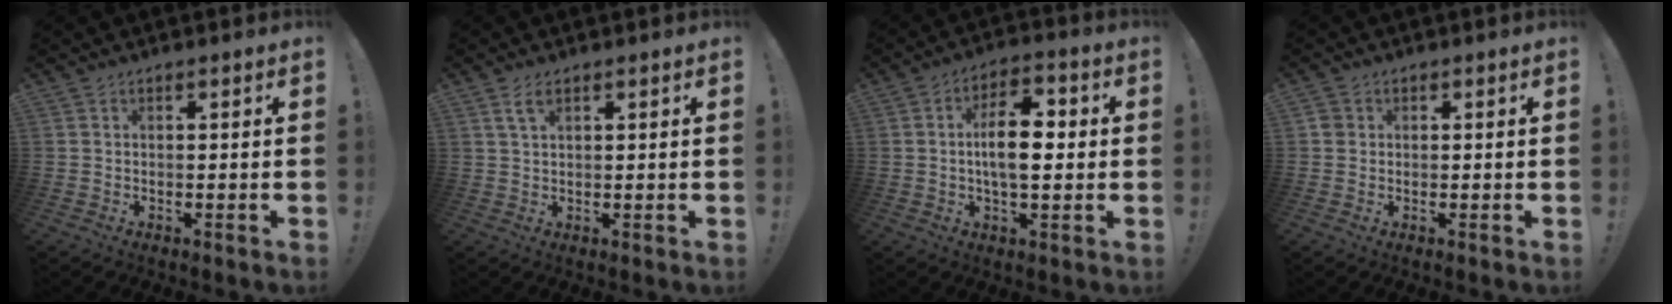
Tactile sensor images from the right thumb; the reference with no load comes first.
{"total": 3.2, "force": [1.7, 1.1, 2.5], "torque": [-0.043, -0.002, 0.028]}
{"total": 11.6, "force": [-0.1, 5.8, 10.1], "torque": [-0.167, 0.003, -0.009]}
{"total": 2.0, "force": [0.5, 1.8, 0.5], "torque": [-0.011, 0.005, 0.010]}